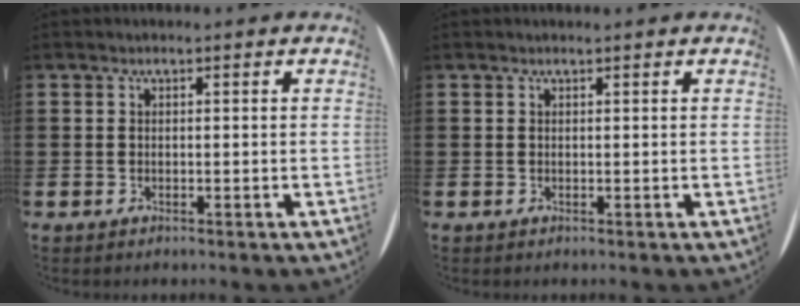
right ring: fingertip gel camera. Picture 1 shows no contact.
{"total": 0.0}